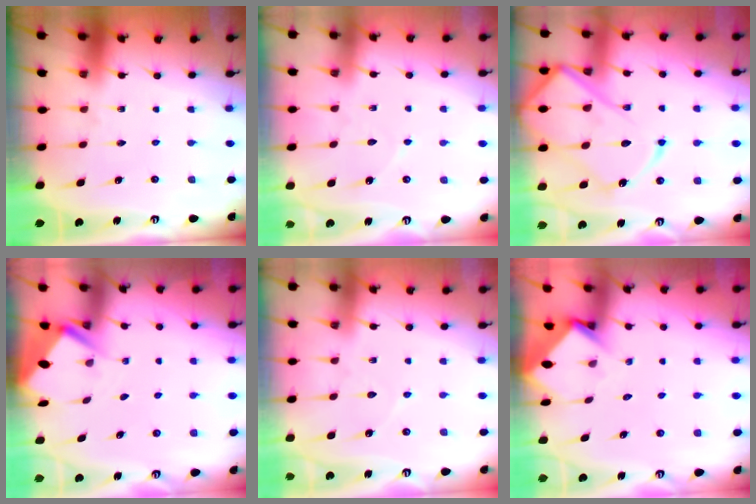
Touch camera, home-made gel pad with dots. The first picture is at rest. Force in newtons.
{"total": 3.3, "press": 3.3, "slide": 0.3}
{"total": 18.8, "press": 18.7, "slide": 1.7}
{"total": 3.0, "press": 3.0, "slide": 0.4}
{"total": 2.7, "press": 2.7, "slide": 0.3}
{"total": 3.6, "press": 3.5, "slide": 0.3}